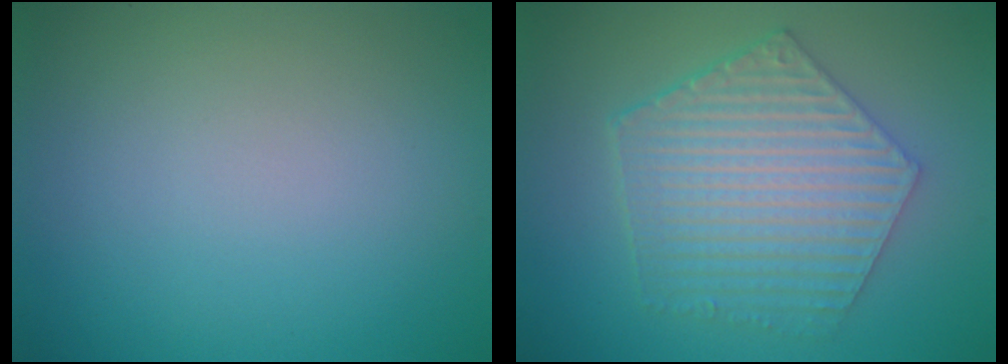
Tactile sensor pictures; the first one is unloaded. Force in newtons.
{"total": 6.2, "press": 4.5, "slide": 4.2}